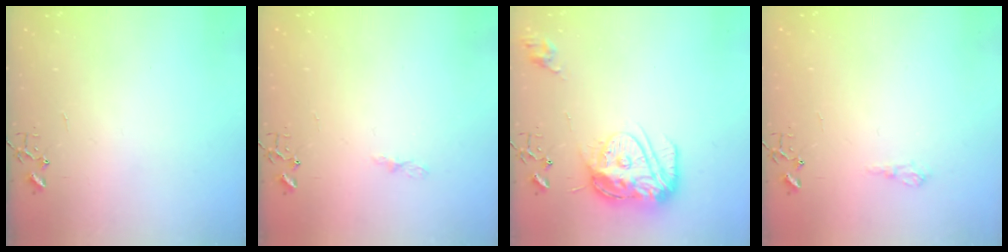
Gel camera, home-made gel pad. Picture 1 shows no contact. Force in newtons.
{"total": 3.4, "press": 3.4, "slide": 0.5}
{"total": 15.2, "press": 15.1, "slide": 1.5}
{"total": 6.1, "press": 6.1, "slide": 0.7}